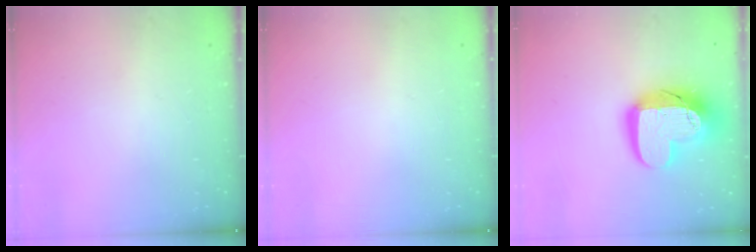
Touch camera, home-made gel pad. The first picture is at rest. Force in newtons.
{"total": 0.0}
{"total": 18.3, "press": 18.3, "slide": 1.2}